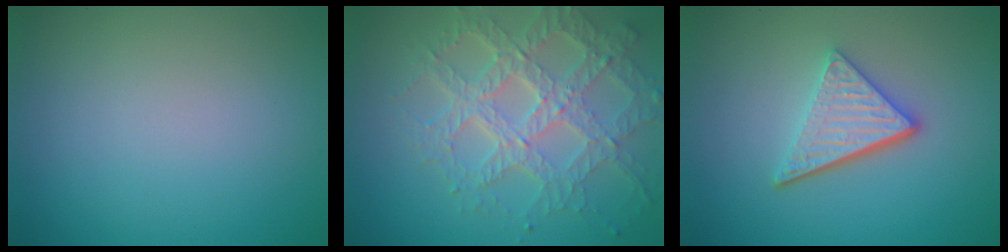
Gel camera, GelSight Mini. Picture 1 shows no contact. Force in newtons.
{"total": 6.7, "press": 4.8, "slide": 4.7}
{"total": 4.2, "press": 3.2, "slide": 2.7}